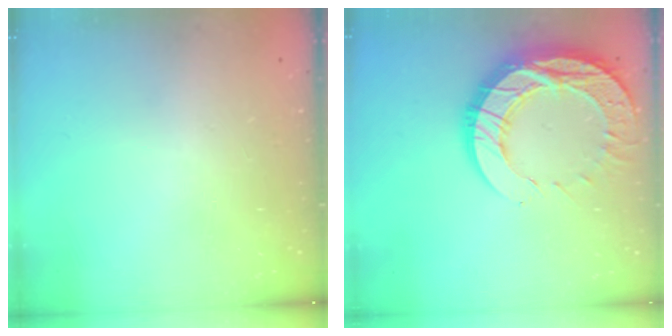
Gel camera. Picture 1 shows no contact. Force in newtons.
{"total": 19.4, "press": 19.4, "slide": 1.8}